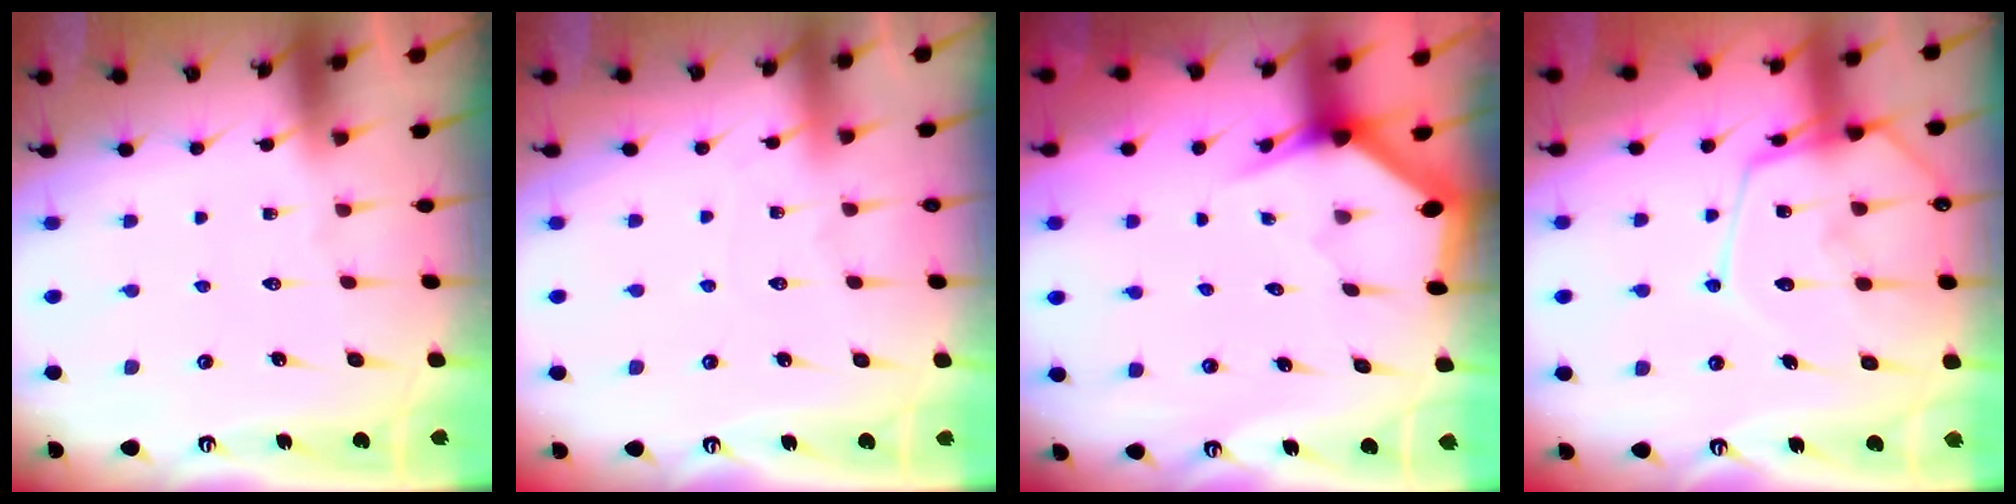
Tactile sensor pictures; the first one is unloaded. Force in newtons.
{"total": 2.9, "press": 2.9, "slide": 0.4}
{"total": 3.1, "press": 3.1, "slide": 0.1}
{"total": 14.6, "press": 14.6, "slide": 1.3}